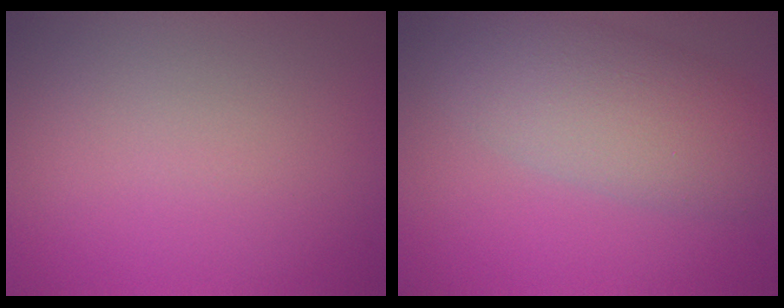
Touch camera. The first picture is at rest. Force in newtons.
{"total": 6.1, "press": 6.1, "slide": 0.4}